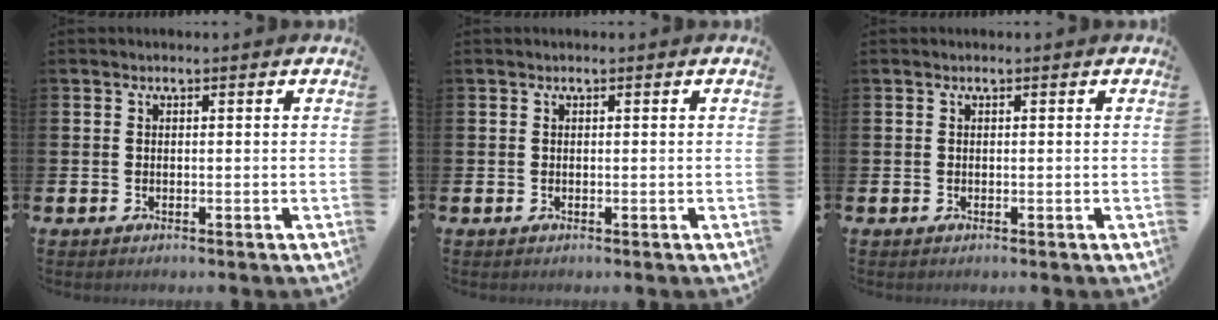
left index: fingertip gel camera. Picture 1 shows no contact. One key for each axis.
{"total": 0.0}
{"total": 0.0}